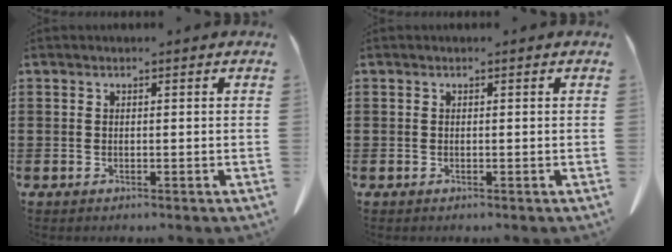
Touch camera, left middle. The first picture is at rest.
{"total": 0.0}